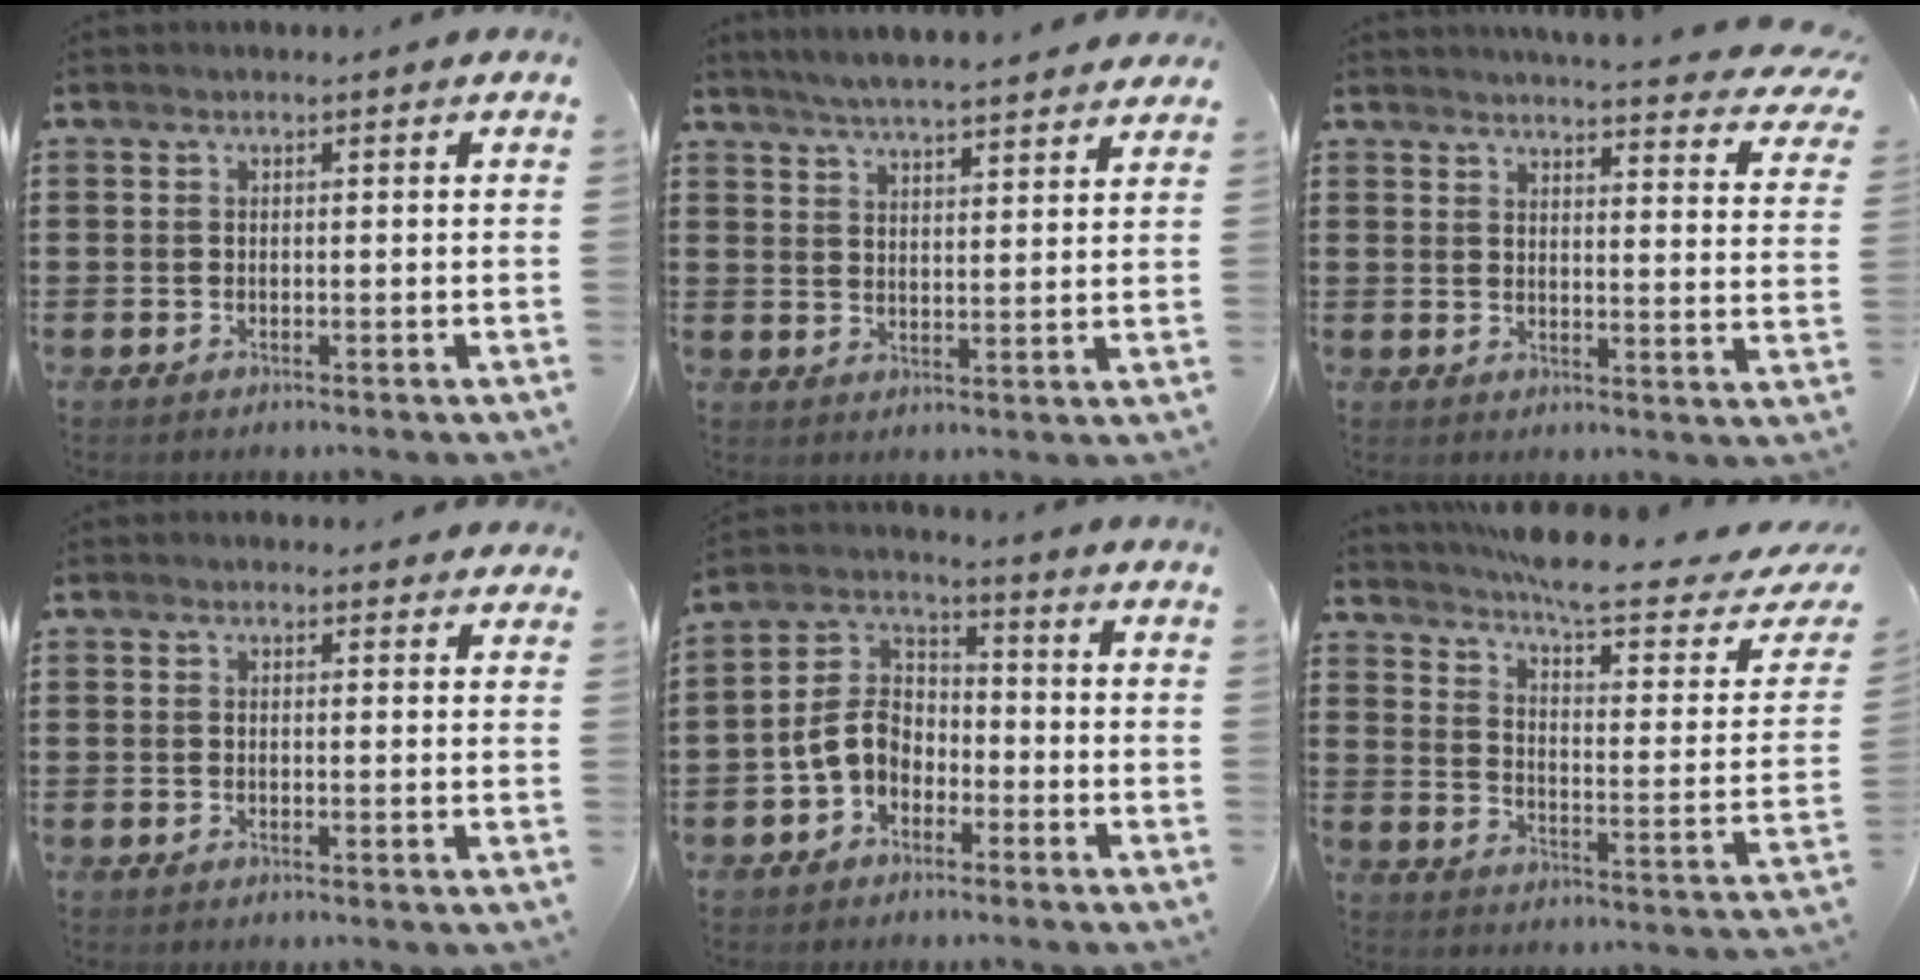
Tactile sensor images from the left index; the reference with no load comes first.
{"total": 4.9, "force": [4.8, -0.1, 1.2], "torque": [-0.040, -0.020, 0.084]}
{"total": 4.5, "force": [4.3, -0.4, 1.3], "torque": [-0.030, -0.035, 0.069]}
{"total": 1.3, "force": [1.2, 0.4, 0.2], "torque": [-0.006, 0.003, 0.023]}
{"total": 6.5, "force": [-2.7, 4.8, 3.4], "torque": [-0.098, 0.009, -0.060]}
{"total": 7.7, "force": [6.7, 0.3, 3.9], "torque": [-0.098, -0.049, 0.111]}